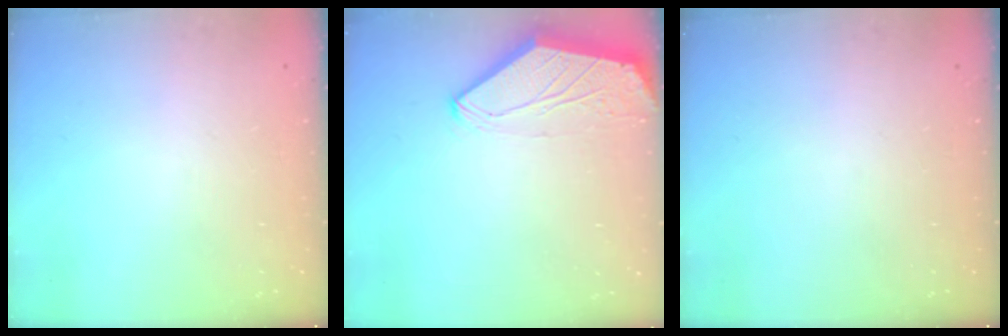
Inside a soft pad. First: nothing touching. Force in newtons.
{"total": 0.0}
{"total": 0.0}